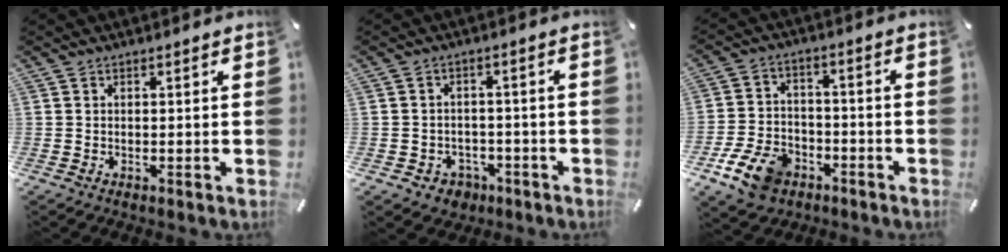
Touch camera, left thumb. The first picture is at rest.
{"total": 4.3, "force": [-1.9, 3.8, 0.9], "torque": [-0.014, 0.008, -0.036]}
{"total": 11.4, "force": [-6.1, 7.8, 5.6], "torque": [-0.104, 0.044, -0.108]}